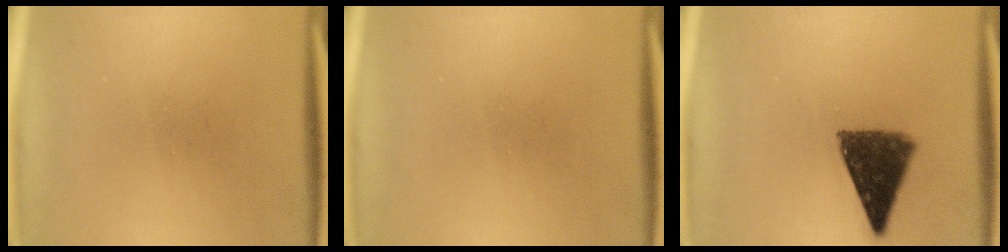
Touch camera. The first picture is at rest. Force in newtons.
{"total": 0.0}
{"total": 10.8}